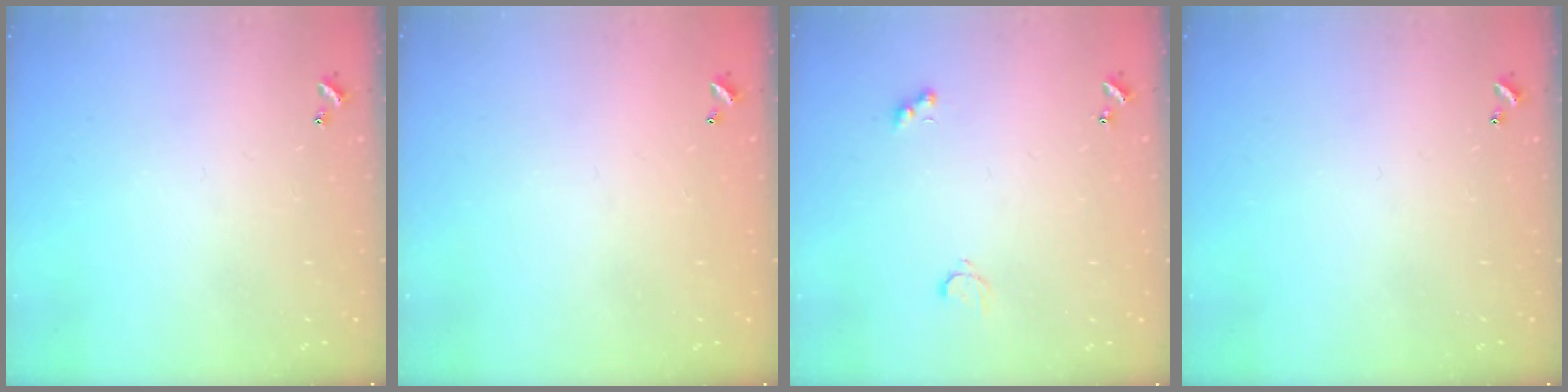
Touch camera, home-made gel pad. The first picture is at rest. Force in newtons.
{"total": 2.6, "press": 2.6, "slide": 0.0}
{"total": 2.8, "press": 2.8, "slide": 0.6}
{"total": 0.0}